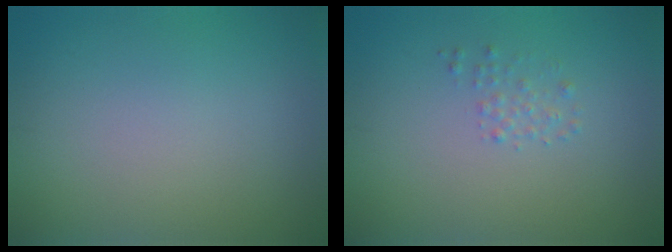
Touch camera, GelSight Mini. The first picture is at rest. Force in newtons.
{"total": 1.0, "press": 1.0, "slide": 0.0}